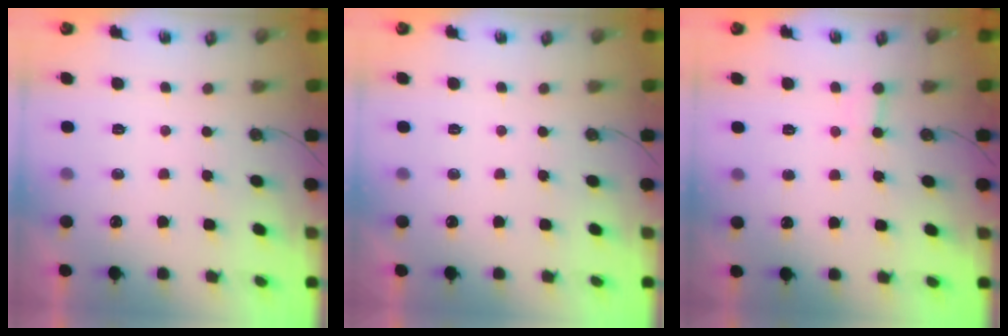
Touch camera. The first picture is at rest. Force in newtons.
{"total": 0.0}
{"total": 2.5, "press": 2.5, "slide": 0.4}